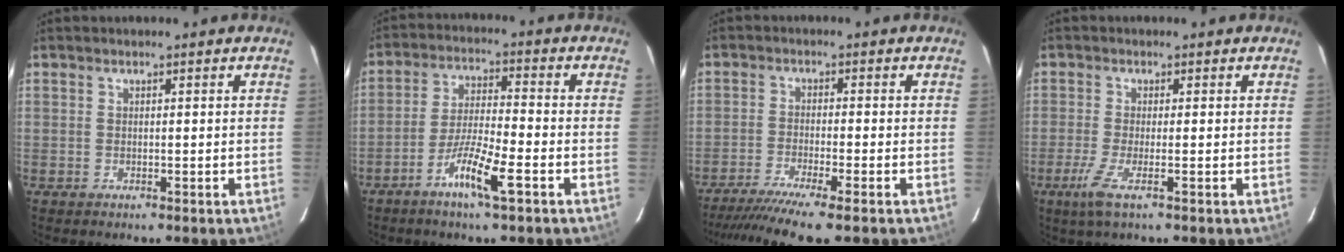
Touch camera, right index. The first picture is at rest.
{"total": 8.3, "force": [-4.4, 0.3, 7.0], "torque": [-0.133, -0.006, -0.083]}
{"total": 10.7, "force": [-8.7, -0.7, 6.3], "torque": [-0.089, -0.027, -0.136]}
{"total": 4.0, "force": [-1.9, 0.2, 3.5], "torque": [-0.073, -0.013, -0.040]}